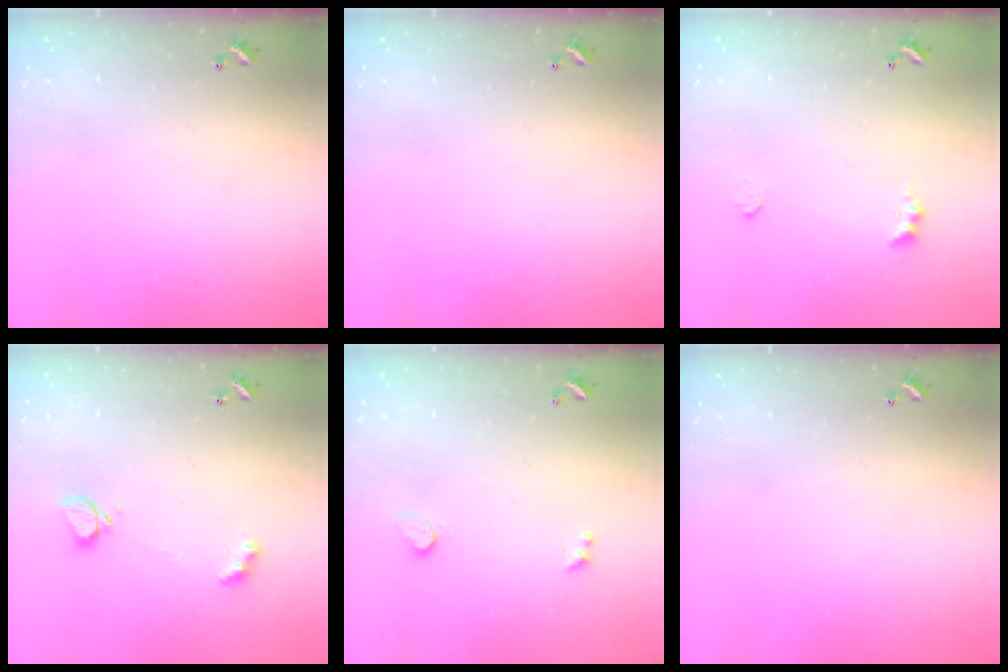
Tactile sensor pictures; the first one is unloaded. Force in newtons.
{"total": 0.0}
{"total": 2.0, "press": 2.0, "slide": 0.5}
{"total": 2.6, "press": 2.5, "slide": 0.6}
{"total": 1.1, "press": 0.7, "slide": 0.8}
{"total": 0.0}